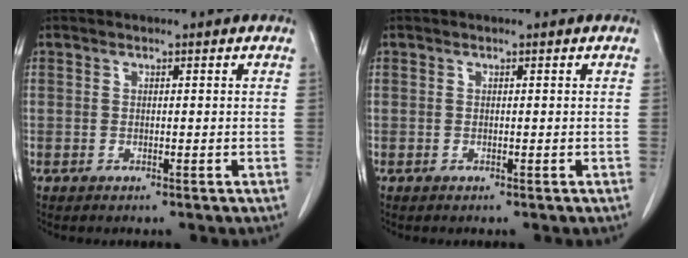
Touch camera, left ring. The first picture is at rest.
{"total": 0.0}